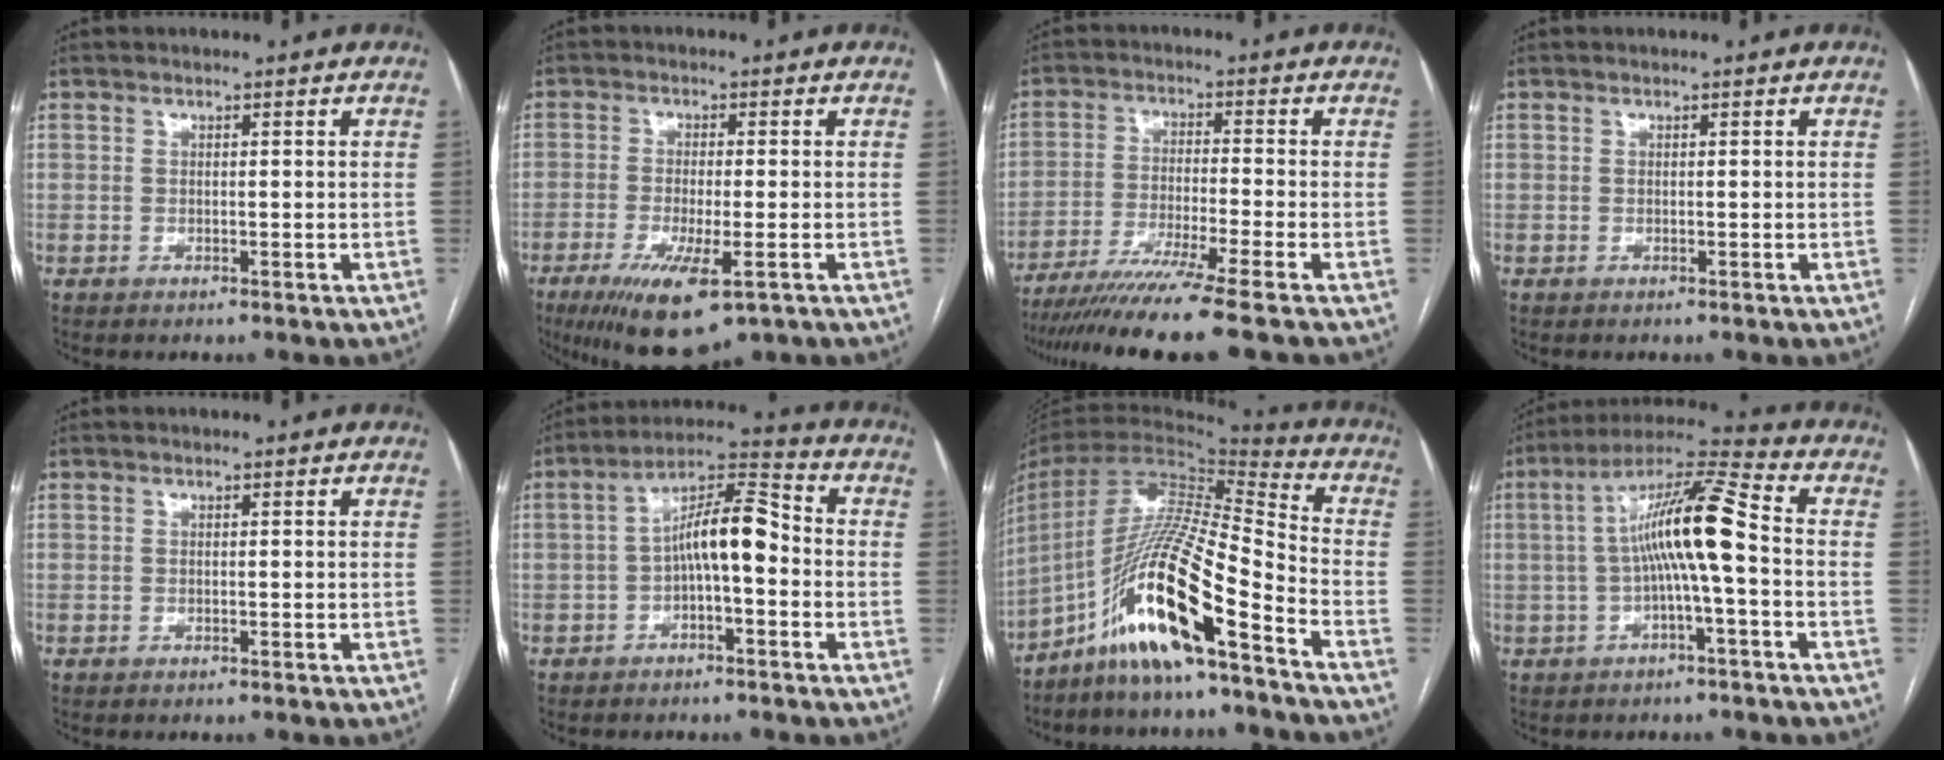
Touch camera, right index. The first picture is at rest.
{"total": 10.8, "force": [-5.7, 2.5, 8.8], "torque": [-0.155, -0.028, -0.088]}
{"total": 13.0, "force": [-10.5, -2.3, 7.3], "torque": [-0.106, -0.040, -0.167]}
{"total": 0.0}
{"total": 0.0}
{"total": 9.2, "force": [-1.2, 2.4, 8.8], "torque": [-0.153, 0.035, -0.021]}
{"total": 17.9, "force": [-10.8, 0.7, 14.2], "torque": [-0.288, -0.010, -0.203]}
{"total": 11.6, "force": [-0.6, 0.6, 11.5], "torque": [-0.209, 0.030, -0.015]}